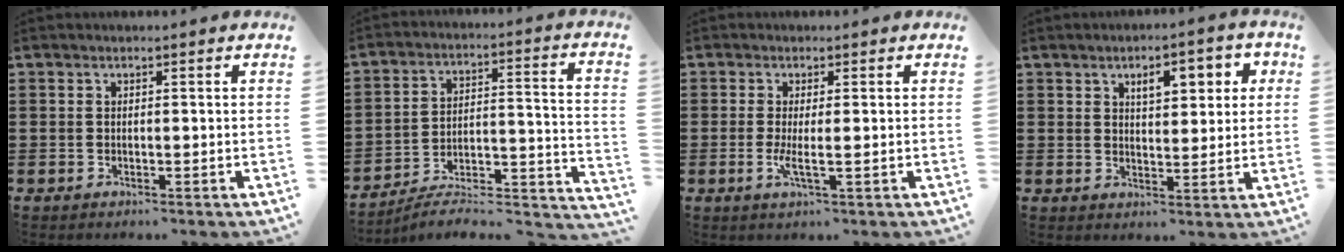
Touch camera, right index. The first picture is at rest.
{"total": 5.6, "force": [-4.8, 1.1, 2.5], "torque": [-0.040, -0.010, -0.098]}
{"total": 2.8, "force": [-0.5, 0.2, 2.7], "torque": [-0.056, -0.009, -0.011]}
{"total": 5.3, "force": [2.2, 2.5, 4.1], "torque": [-0.056, -0.001, 0.028]}